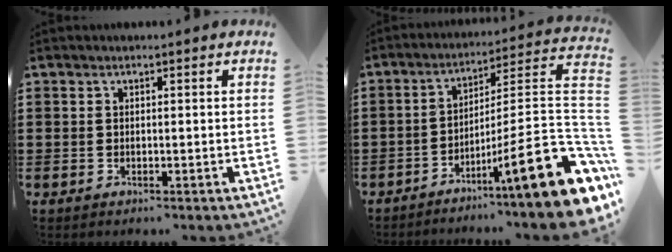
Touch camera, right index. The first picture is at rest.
{"total": 16.1, "force": [-6.7, 2.1, 14.5], "torque": [-0.222, -0.012, -0.112]}